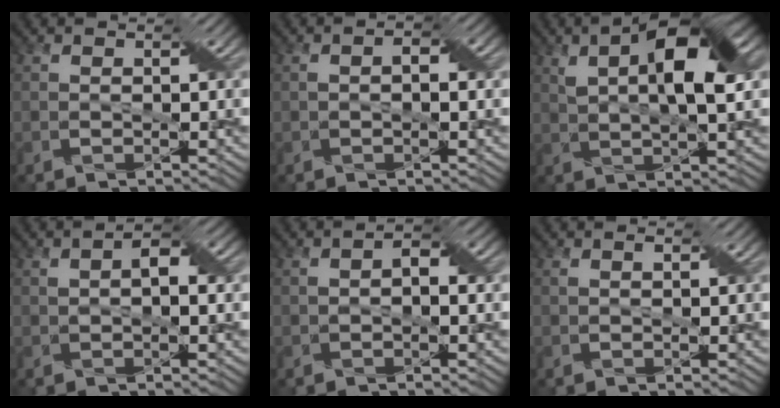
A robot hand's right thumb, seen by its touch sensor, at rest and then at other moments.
{"total": 2.1, "force": [0.1, 0.9, 1.8], "torque": [-0.033, 0.004, 0.002]}
{"total": 10.1, "force": [3.3, 3.6, 8.8], "torque": [-0.157, 0.010, 0.054]}
{"total": 3.1, "force": [0.5, 1.5, 2.7], "torque": [-0.049, 0.008, 0.007]}
{"total": 2.6, "force": [0.1, 1.3, 2.3], "torque": [-0.041, 0.004, 0.001]}
{"total": 0.6, "force": [0.3, 0.1, 0.5], "torque": [-0.011, 0.003, 0.006]}